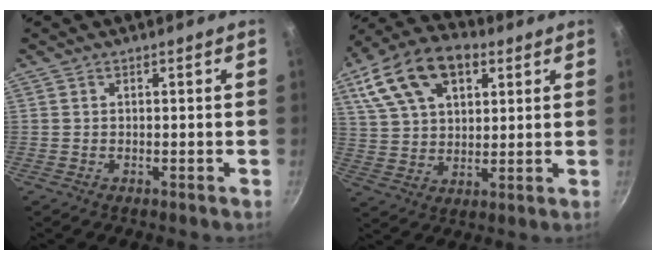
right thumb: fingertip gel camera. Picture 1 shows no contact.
{"total": 18.3, "force": [8.1, 11.0, 12.1], "torque": [-0.209, 0.004, 0.141]}